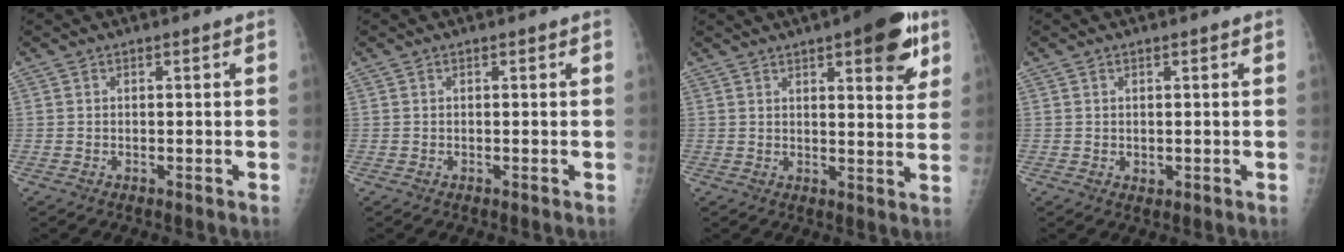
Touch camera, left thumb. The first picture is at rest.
{"total": 0.0}
{"total": 12.6, "force": [6.6, 4.0, 9.9], "torque": [-0.096, -0.024, 0.081]}
{"total": 1.0, "force": [0.2, 0.8, 0.5], "torque": [-0.005, -0.003, 0.007]}